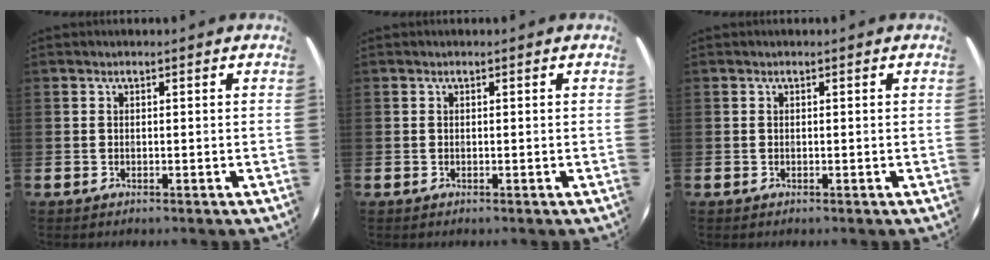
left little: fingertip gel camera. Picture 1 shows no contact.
{"total": 0.0}
{"total": 0.0}